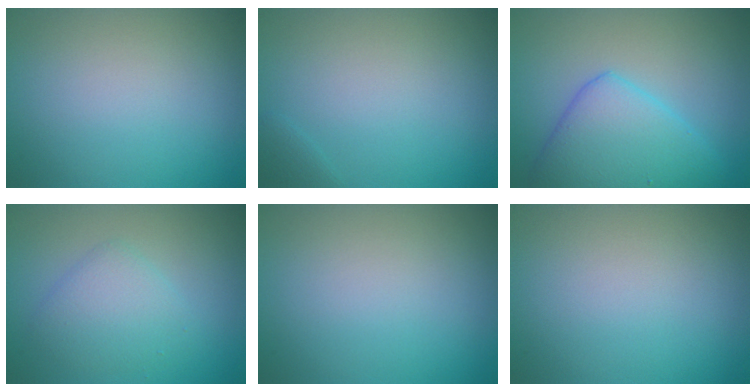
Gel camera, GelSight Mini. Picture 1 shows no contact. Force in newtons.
{"total": 0.7, "press": 0.7, "slide": 0.1}
{"total": 4.1, "press": 4.1, "slide": 0.2}
{"total": 2.9, "press": 2.9, "slide": 0.0}
{"total": 0.0}
{"total": 0.0}